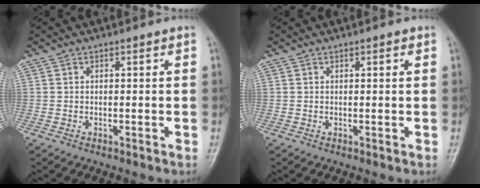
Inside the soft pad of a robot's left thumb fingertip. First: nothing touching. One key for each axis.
{"total": 1.0, "fx": 0.5, "fy": 0.5, "fz": 0.8, "tx": -0.006, "ty": 0.000, "tz": 0.005}